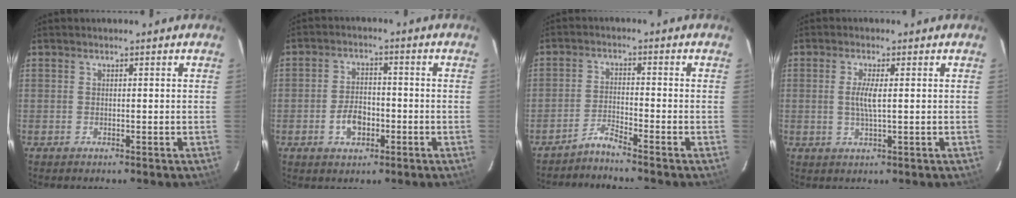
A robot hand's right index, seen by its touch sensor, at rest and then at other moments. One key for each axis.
{"total": 5.6, "fx": -2.2, "fy": 3.5, "fz": 3.7, "tx": -0.075, "ty": 0.009, "tz": -0.034}
{"total": 3.1, "fx": -2.9, "fy": -1.1, "fz": 0.4, "tx": -0.030, "ty": 0.009, "tz": -0.056}
{"total": 3.3, "fx": 0.2, "fy": 0.3, "fz": 3.3, "tx": -0.066, "ty": -0.004, "tz": 0.004}